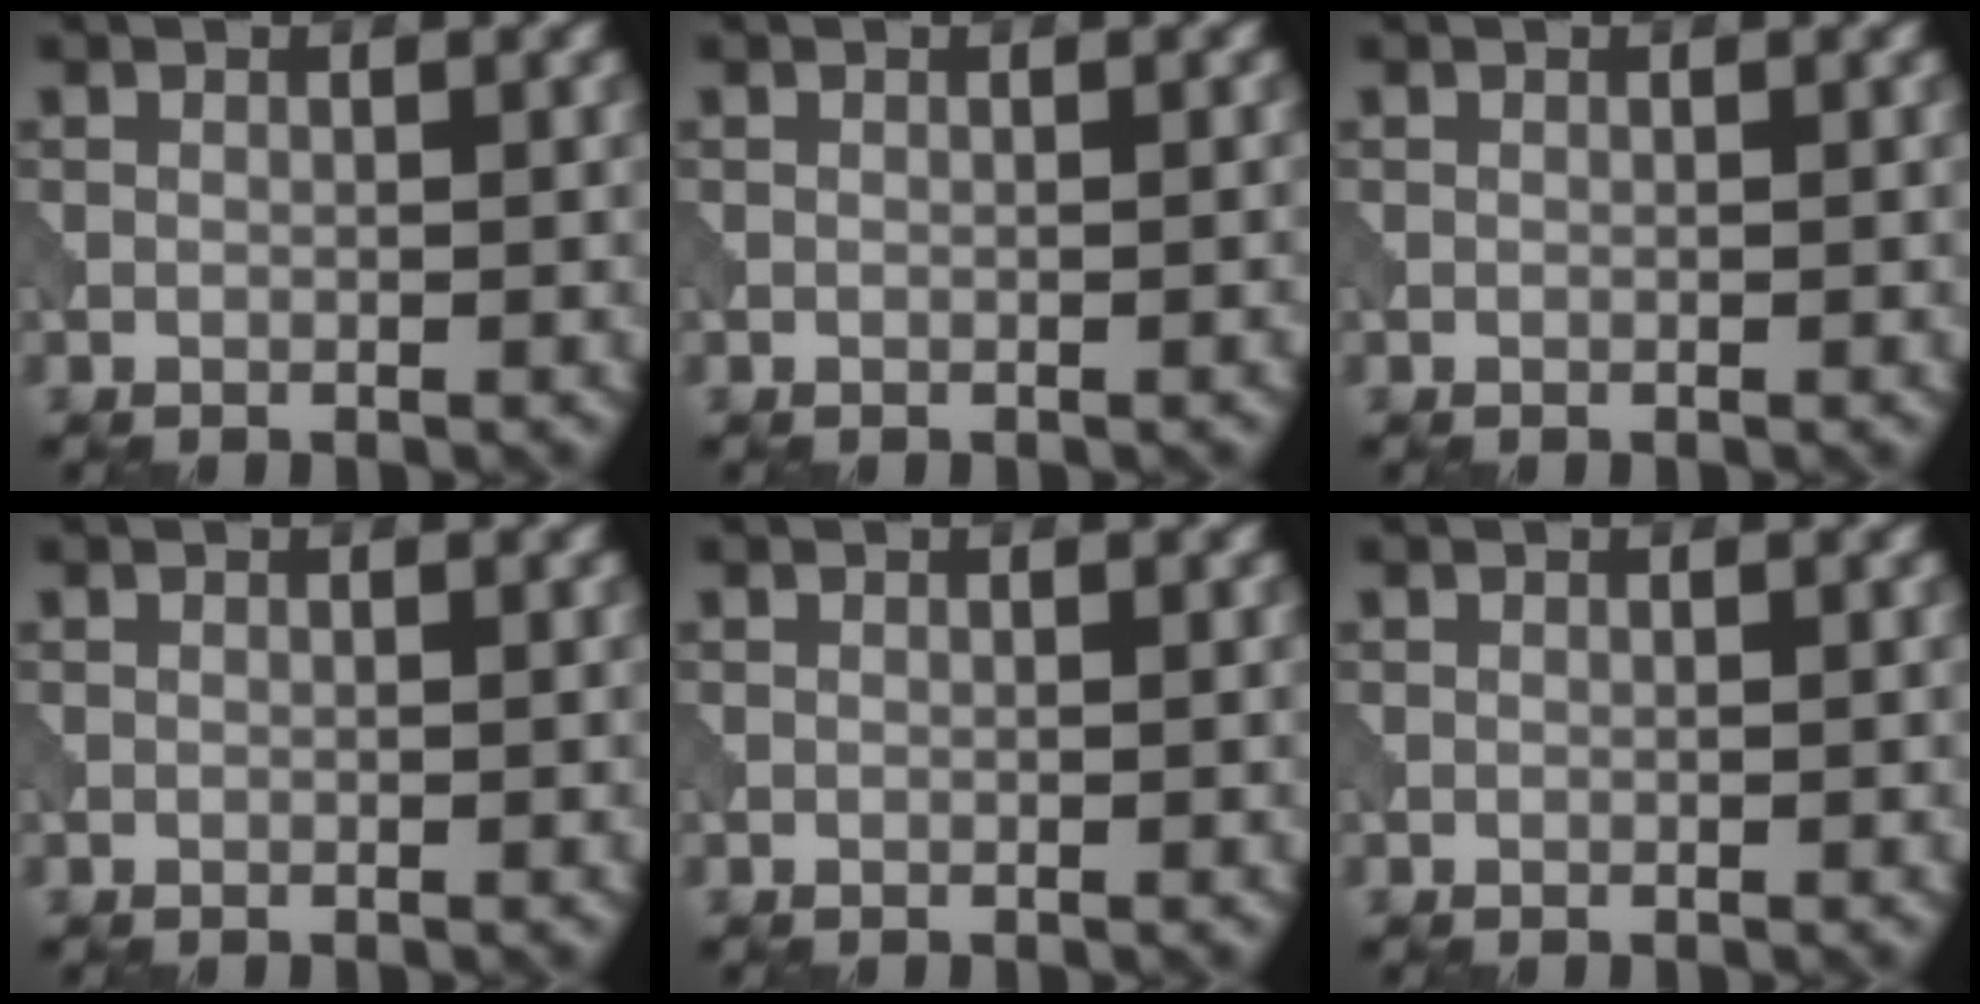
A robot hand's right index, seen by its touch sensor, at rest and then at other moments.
{"total": 0.0}
{"total": 0.0}
{"total": 0.0}
{"total": 0.0}
{"total": 0.0}